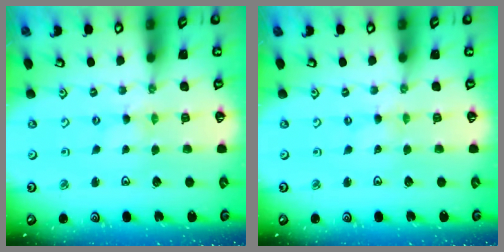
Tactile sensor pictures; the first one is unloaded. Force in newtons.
{"total": 0.0}